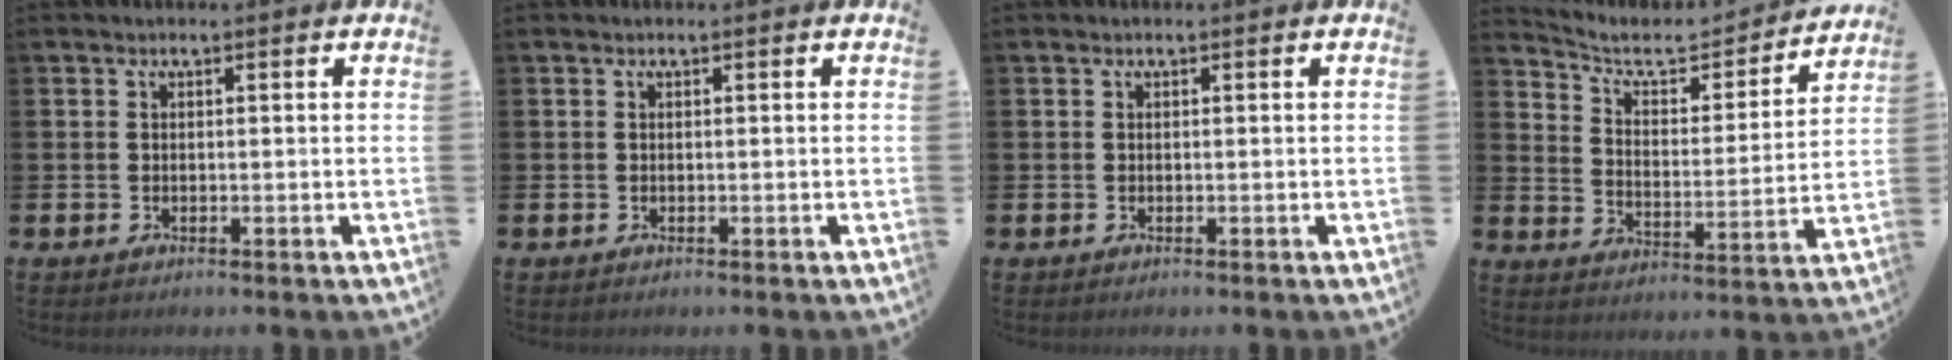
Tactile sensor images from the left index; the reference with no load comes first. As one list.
[{"total": 0.0}, {"total": 0.0}, {"total": 6.3, "force": [5.3, 2.3, 2.4], "torque": [-0.072, -0.040, 0.083]}]